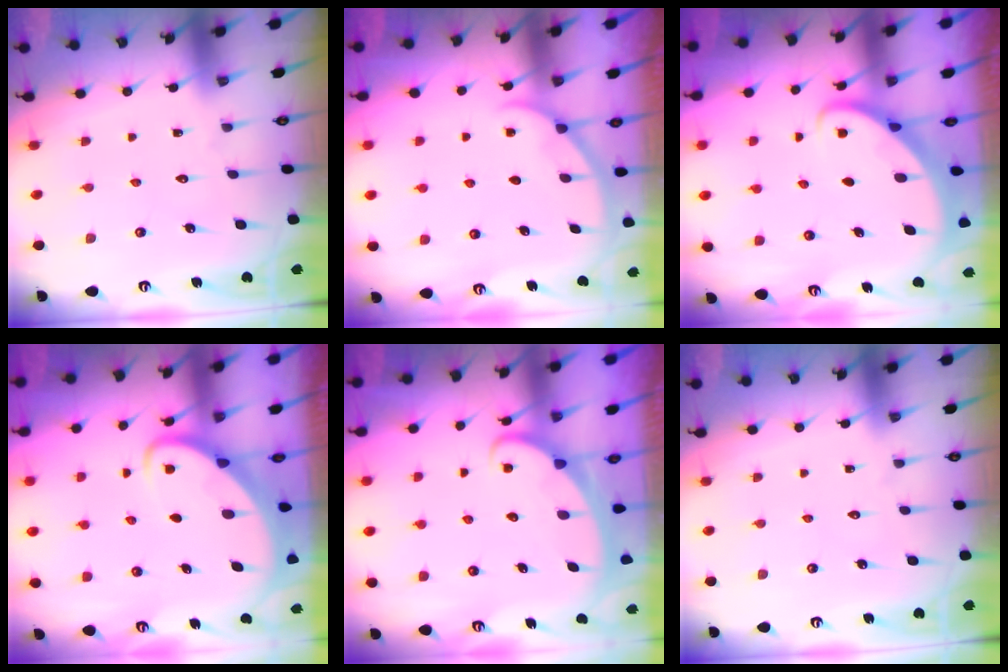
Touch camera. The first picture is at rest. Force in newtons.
{"total": 0.8, "press": 0.8, "slide": 0.2}
{"total": 2.6, "press": 2.6, "slide": 0.3}
{"total": 3.1, "press": 3.1, "slide": 0.2}
{"total": 2.4, "press": 2.4, "slide": 0.3}
{"total": 0.0}